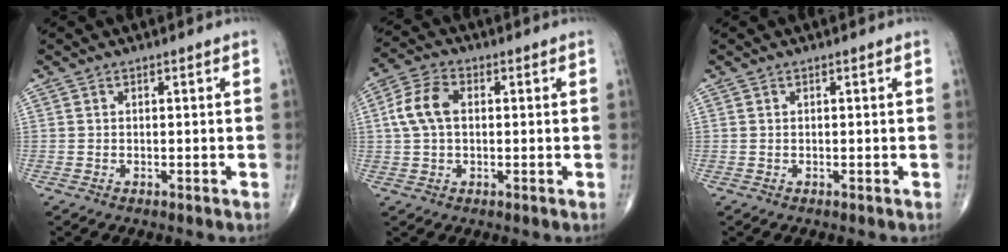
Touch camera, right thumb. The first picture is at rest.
{"total": 7.4, "force": [0.9, 4.7, 5.7], "torque": [-0.121, 0.021, 0.012]}
{"total": 0.0}